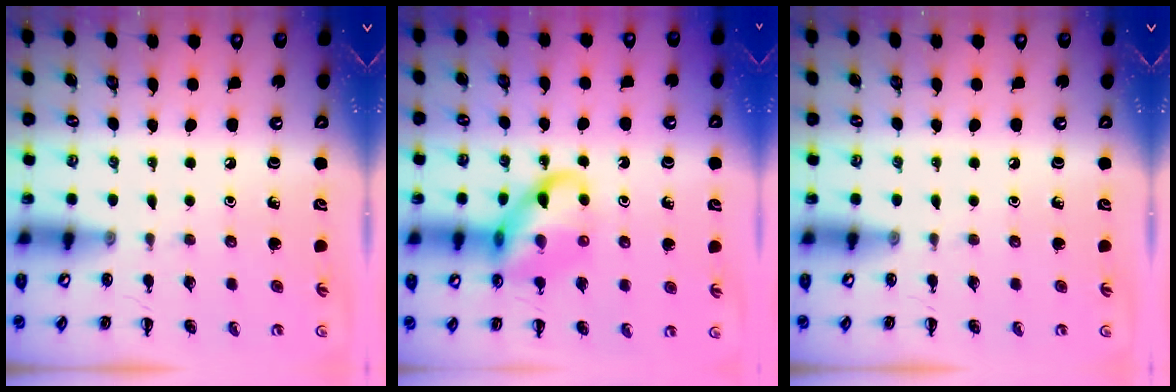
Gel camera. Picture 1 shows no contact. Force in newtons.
{"total": 13.2, "press": 13.1, "slide": 1.5}
{"total": 0.0}